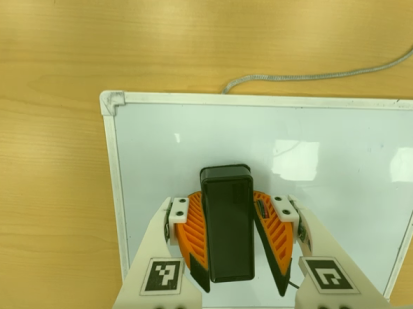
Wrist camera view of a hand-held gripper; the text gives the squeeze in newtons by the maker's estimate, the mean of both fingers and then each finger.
{"total": 17.3, "left": 19.5, "right": 15.1}